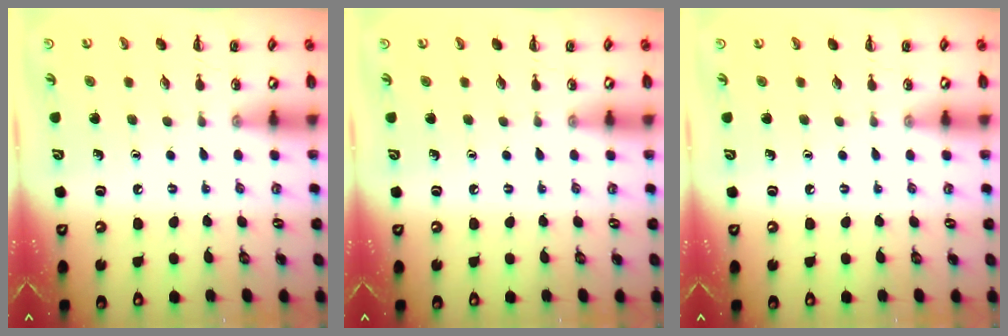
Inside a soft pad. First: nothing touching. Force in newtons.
{"total": 0.0}
{"total": 0.0}